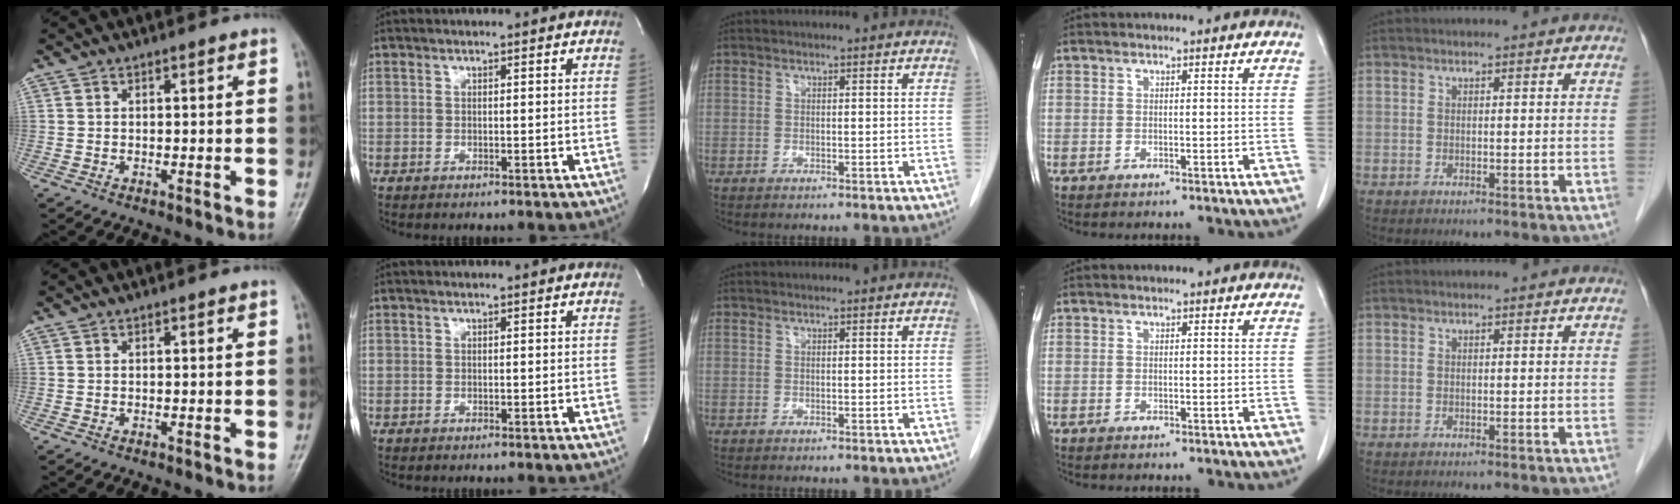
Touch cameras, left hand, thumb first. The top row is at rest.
{}